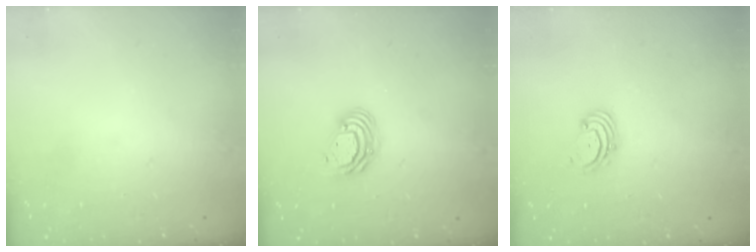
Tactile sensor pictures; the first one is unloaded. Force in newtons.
{"total": 7.5, "press": 7.4, "slide": 1.1}
{"total": 2.2, "press": 2.1, "slide": 0.7}